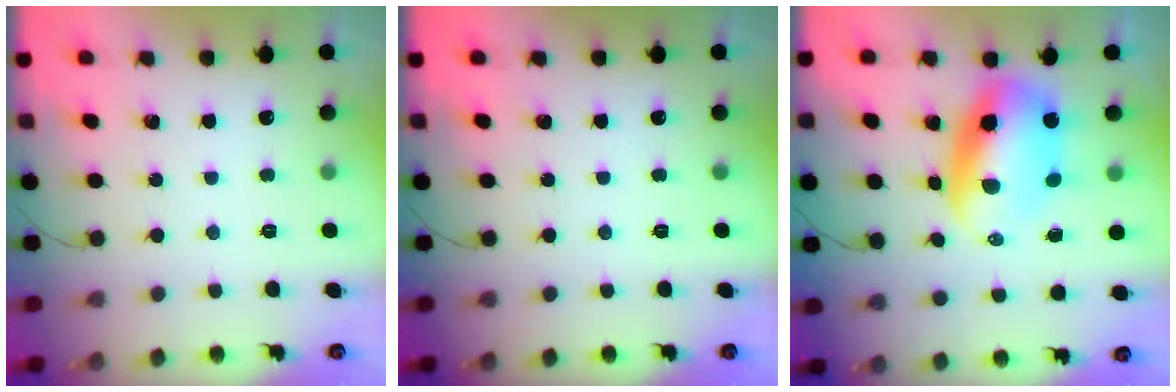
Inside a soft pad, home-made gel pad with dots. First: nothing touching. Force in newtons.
{"total": 0.0}
{"total": 10.5, "press": 10.2, "slide": 2.4}